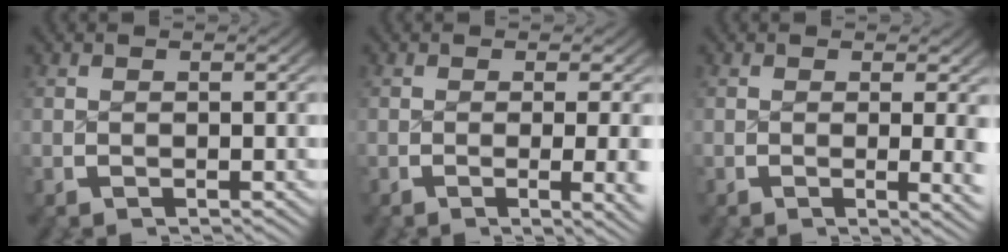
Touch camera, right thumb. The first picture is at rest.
{"total": 4.0, "force": [-0.9, 1.0, 3.8], "torque": [-0.054, -0.007, -0.011]}
{"total": 3.1, "force": [-0.1, 0.8, 2.9], "torque": [-0.038, -0.008, -0.002]}